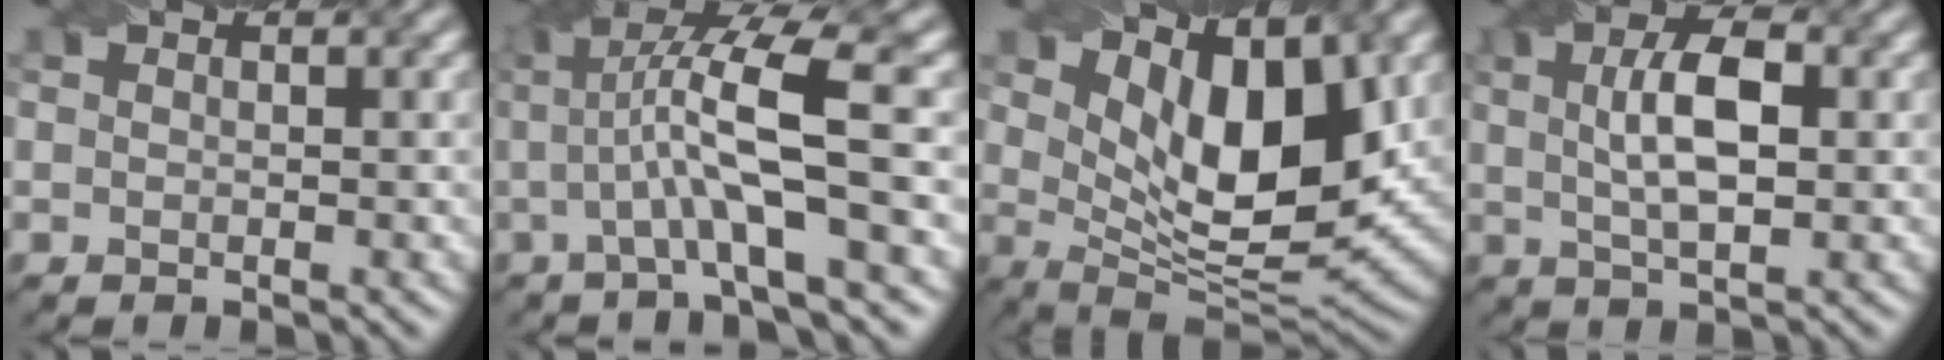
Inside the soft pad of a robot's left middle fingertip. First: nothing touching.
{"total": 8.2, "force": [0.8, 1.5, 8.0], "torque": [-0.138, 0.011, 0.012]}
{"total": 9.7, "force": [3.6, 4.1, 8.1], "torque": [-0.140, -0.013, 0.062]}
{"total": 5.4, "force": [0.9, 2.0, 4.9], "torque": [-0.090, 0.008, 0.015]}